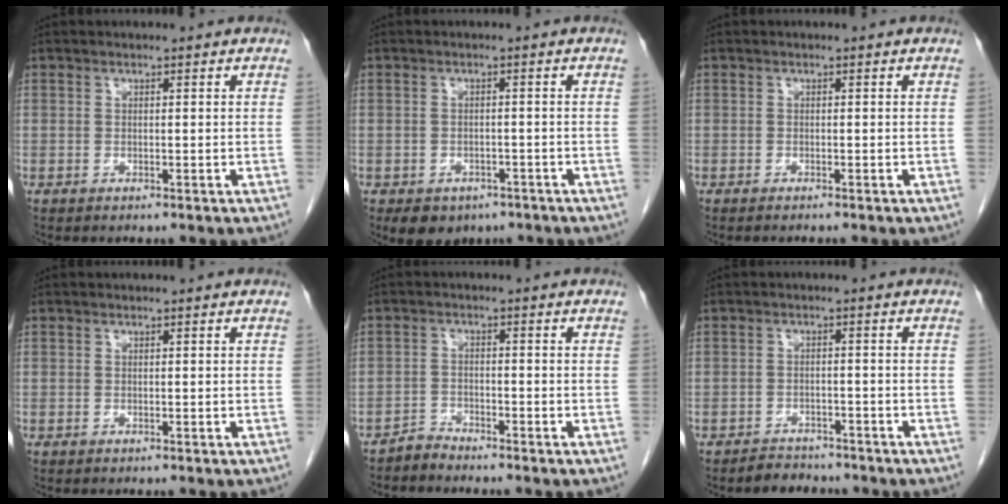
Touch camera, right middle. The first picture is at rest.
{"total": 5.9, "force": [-4.0, 3.9, 1.9], "torque": [-0.025, 0.003, -0.049]}
{"total": 1.0, "force": [-0.8, -0.1, 0.5], "torque": [-0.008, -0.001, -0.009]}
{"total": 0.0}
{"total": 1.9, "force": [-1.9, 0.1, -0.5], "torque": [0.018, -0.006, -0.036]}
{"total": 3.6, "force": [-3.3, 1.5, 0.1], "torque": [-0.006, 0.001, -0.049]}